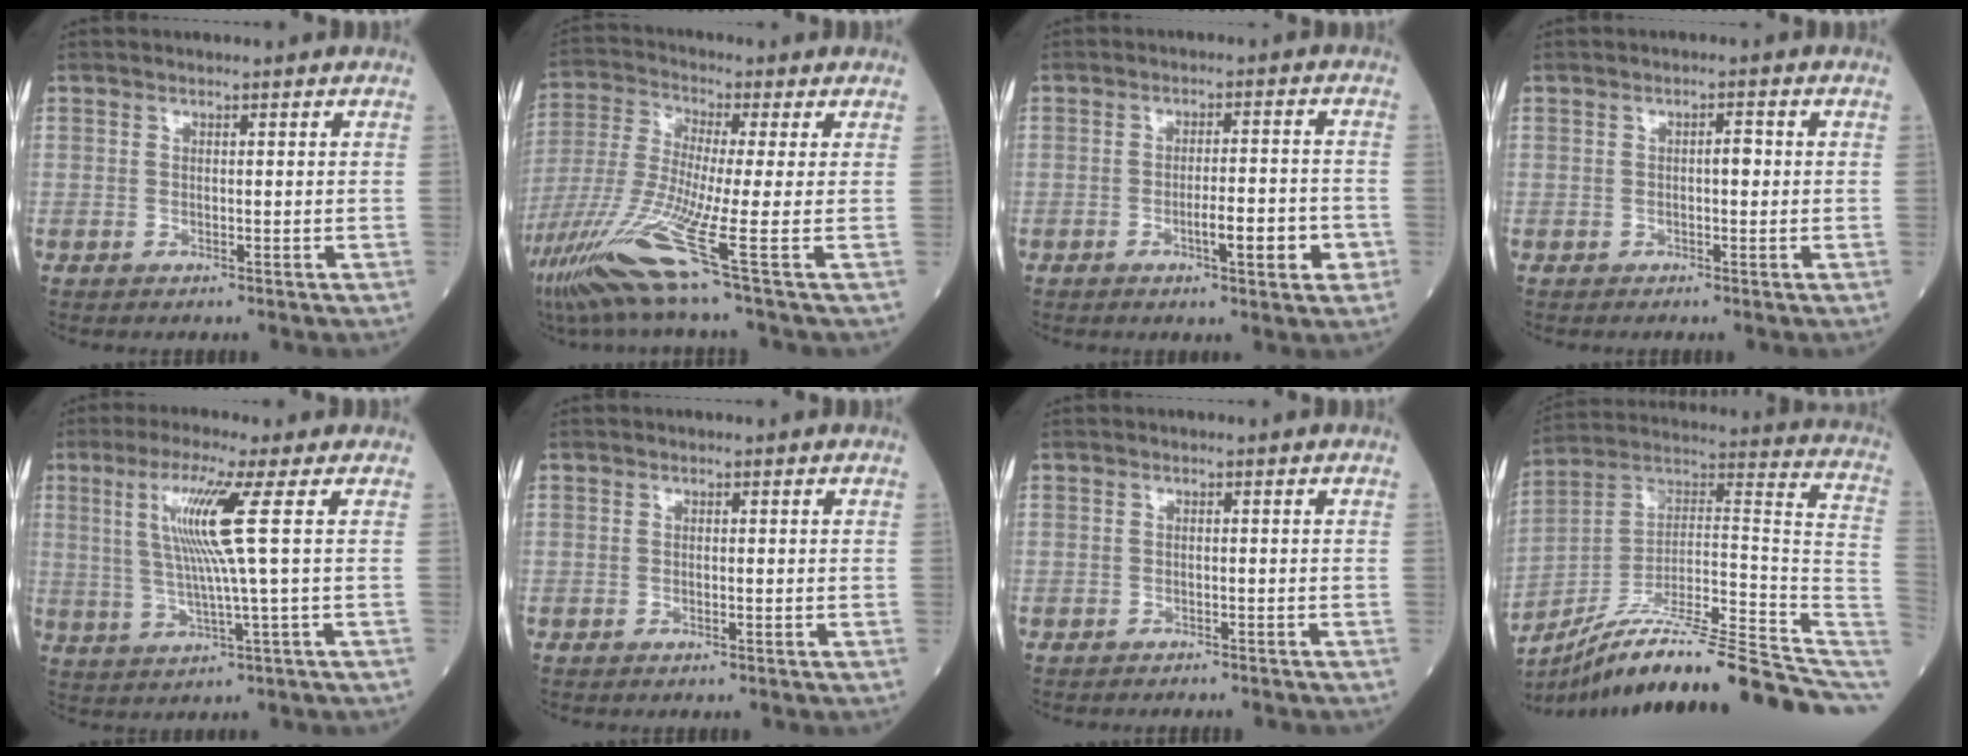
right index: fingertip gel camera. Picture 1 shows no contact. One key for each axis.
{"total": 16.2, "fx": -7.5, "fy": -0.8, "fz": 14.4, "tx": -0.318, "ty": -0.042, "tz": -0.149}
{"total": 6.4, "fx": -2.3, "fy": 1.0, "fz": 5.9, "tx": -0.087, "ty": 0.001, "tz": -0.031}
{"total": 1.7, "fx": 0.0, "fy": 0.6, "fz": 1.5, "tx": -0.022, "ty": 0.004, "tz": -0.002}
{"total": 8.8, "fx": 2.2, "fy": -1.9, "fz": 8.2, "tx": -0.159, "ty": 0.001, "tz": 0.048}
{"total": 0.7, "fx": -0.2, "fy": 0.1, "fz": 0.7, "tx": -0.011, "ty": -0.002, "tz": -0.002}
{"total": 1.8, "fx": -1.7, "fy": 0.2, "fz": 0.4, "tx": -0.005, "ty": -0.001, "tz": -0.021}
{"total": 25.5, "fx": -20.4, "fy": 2.2, "fz": 15.2, "tx": -0.144, "ty": 0.041, "tz": -0.316}